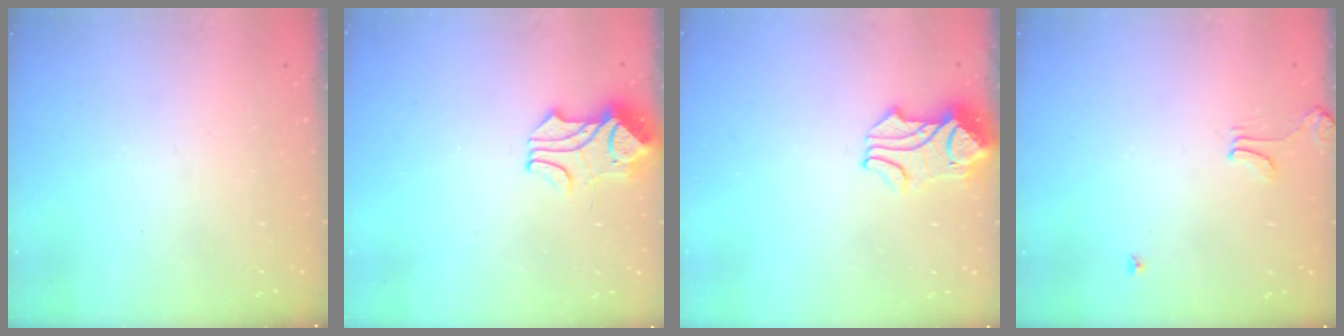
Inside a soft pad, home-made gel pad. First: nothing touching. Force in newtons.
{"total": 1.7, "press": 1.3, "slide": 1.2}
{"total": 5.2, "press": 5.1, "slide": 1.0}
{"total": 1.7, "press": 1.7, "slide": 0.3}